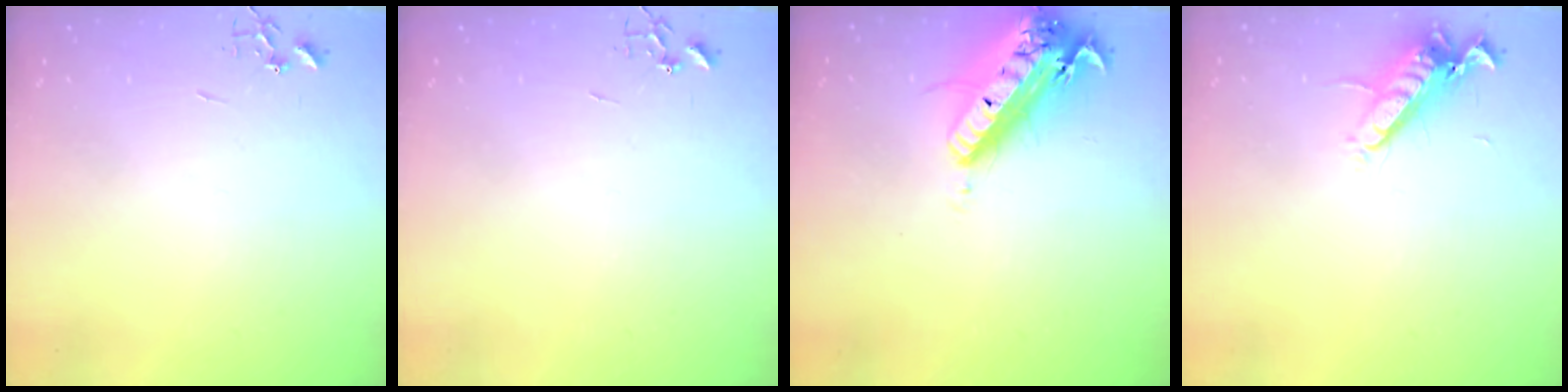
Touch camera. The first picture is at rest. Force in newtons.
{"total": 0.0}
{"total": 21.3, "press": 20.9, "slide": 4.2}
{"total": 13.5, "press": 13.3, "slide": 1.9}